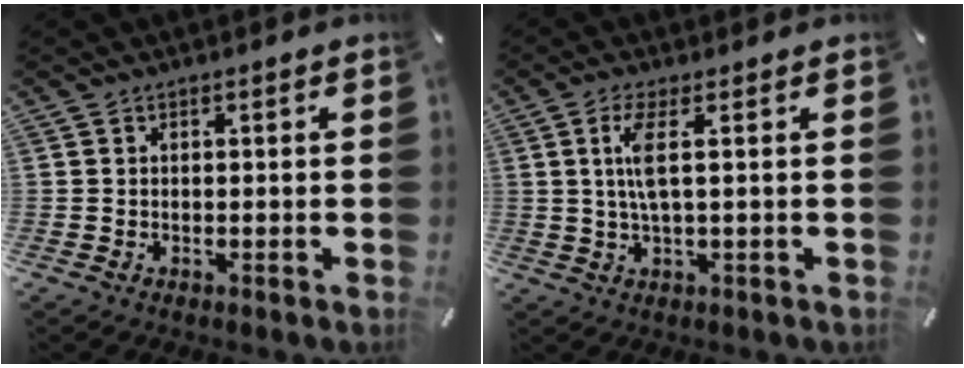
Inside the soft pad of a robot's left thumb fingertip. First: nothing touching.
{"total": 6.2, "force": [1.2, 1.3, 6.0], "torque": [-0.125, -0.003, 0.016]}